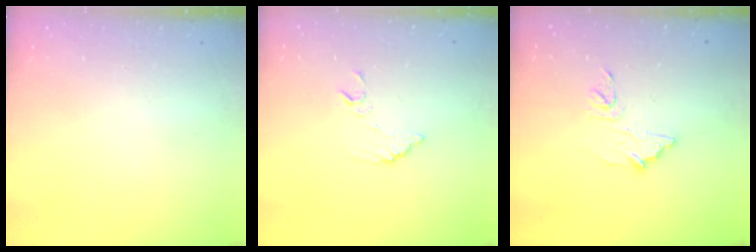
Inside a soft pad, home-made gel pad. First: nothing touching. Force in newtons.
{"total": 8.4, "press": 8.4, "slide": 0.4}
{"total": 10.0, "press": 10.0, "slide": 0.7}